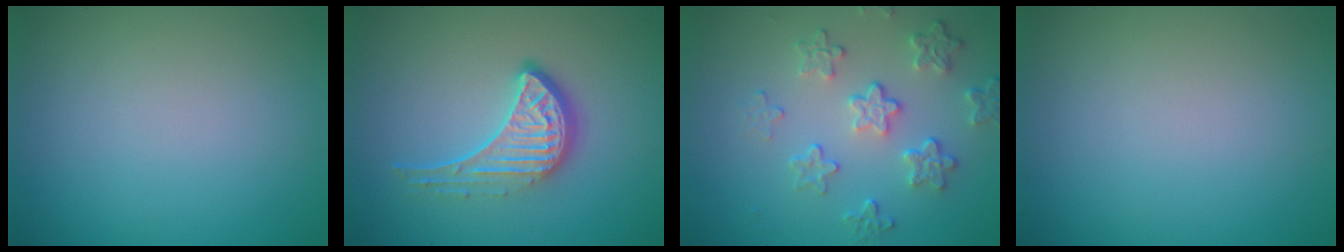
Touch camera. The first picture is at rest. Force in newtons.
{"total": 4.6, "press": 3.3, "slide": 3.2}
{"total": 4.1, "press": 3.3, "slide": 2.5}
{"total": 0.0}